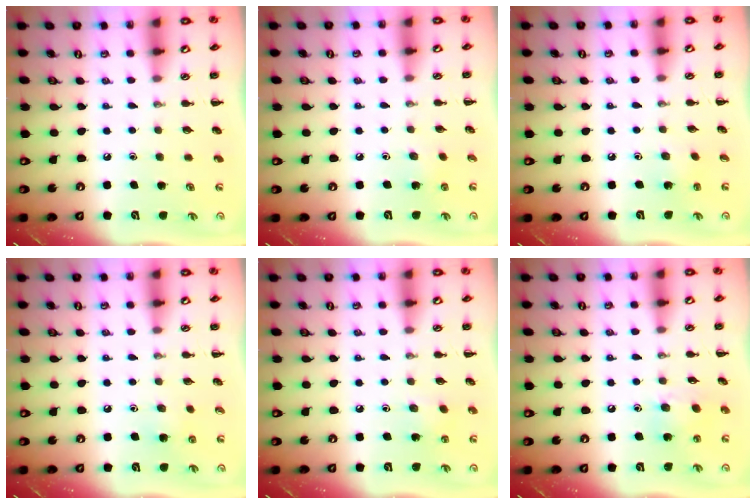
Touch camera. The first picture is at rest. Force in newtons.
{"total": 2.7, "press": 2.5, "slide": 0.8}
{"total": 2.6, "press": 2.5, "slide": 0.8}
{"total": 3.6, "press": 3.6, "slide": 0.2}
{"total": 2.7, "press": 2.6, "slide": 0.9}
{"total": 6.6, "press": 6.6, "slide": 0.7}